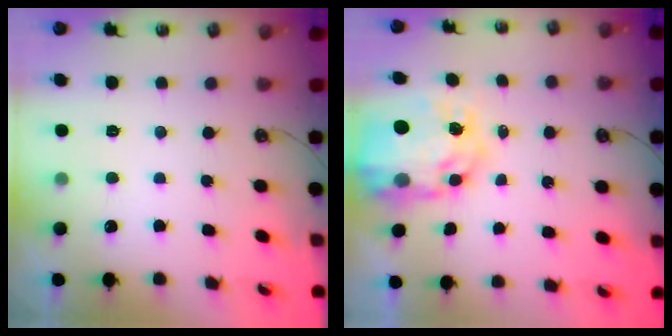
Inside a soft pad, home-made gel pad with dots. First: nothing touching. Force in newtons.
{"total": 12.5, "press": 12.4, "slide": 0.9}